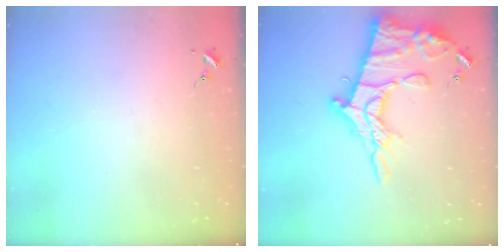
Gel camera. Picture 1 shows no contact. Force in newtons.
{"total": 22.3, "press": 22.2, "slide": 2.0}